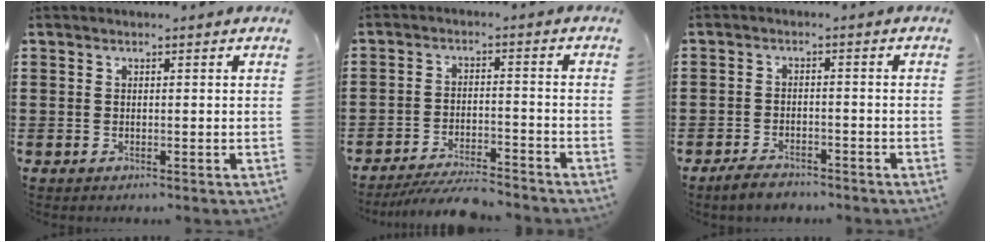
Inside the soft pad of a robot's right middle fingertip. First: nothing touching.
{"total": 5.6, "force": [-5.2, 0.5, 2.0], "torque": [-0.037, -0.004, -0.100]}
{"total": 2.9, "force": [-2.7, 0.7, 0.8], "torque": [-0.025, 0.002, -0.056]}